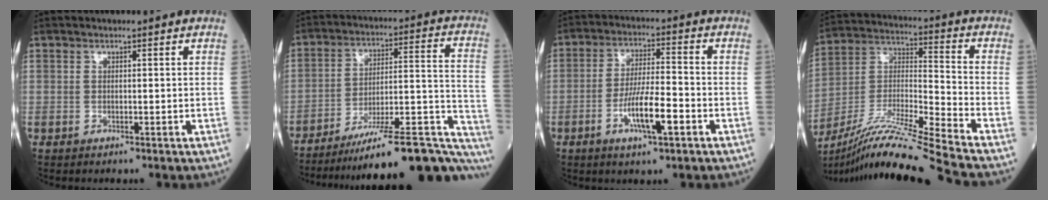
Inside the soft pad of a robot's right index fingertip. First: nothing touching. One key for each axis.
{"total": 25.5, "fx": -21.5, "fy": 1.7, "fz": 13.6, "tx": -0.106, "ty": 0.017, "tz": -0.304}
{"total": 8.5, "fx": -3.4, "fy": 1.2, "fz": 7.7, "tx": -0.146, "ty": -0.002, "tz": -0.058}
{"total": 20.7, "fx": -17.8, "fy": -3.0, "fz": 10.2, "tx": -0.217, "ty": -0.024, "tz": -0.318}